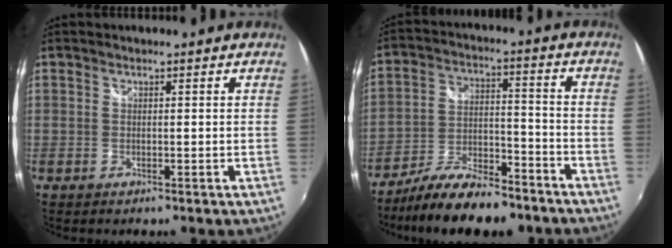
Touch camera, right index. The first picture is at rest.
{"total": 16.0, "force": [-12.8, 4.9, 8.3], "torque": [-0.161, -0.009, -0.206]}